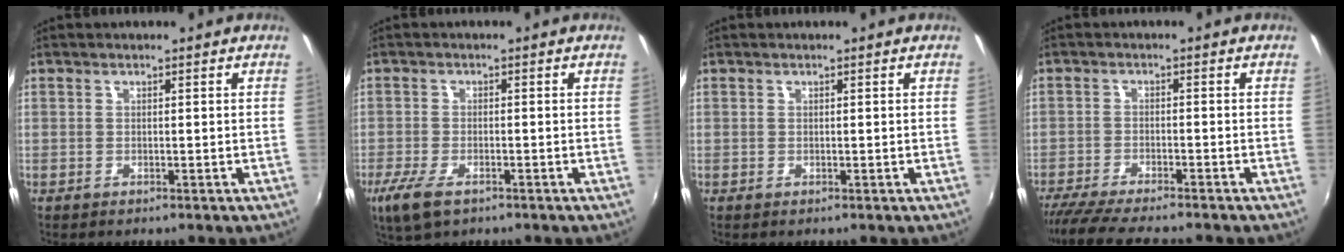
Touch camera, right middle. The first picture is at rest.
{"total": 6.3, "force": [-3.9, 2.5, 4.3], "torque": [-0.107, -0.020, -0.072]}
{"total": 0.0}
{"total": 11.0, "force": [-9.8, 0.8, 5.0], "torque": [-0.117, -0.029, -0.162]}